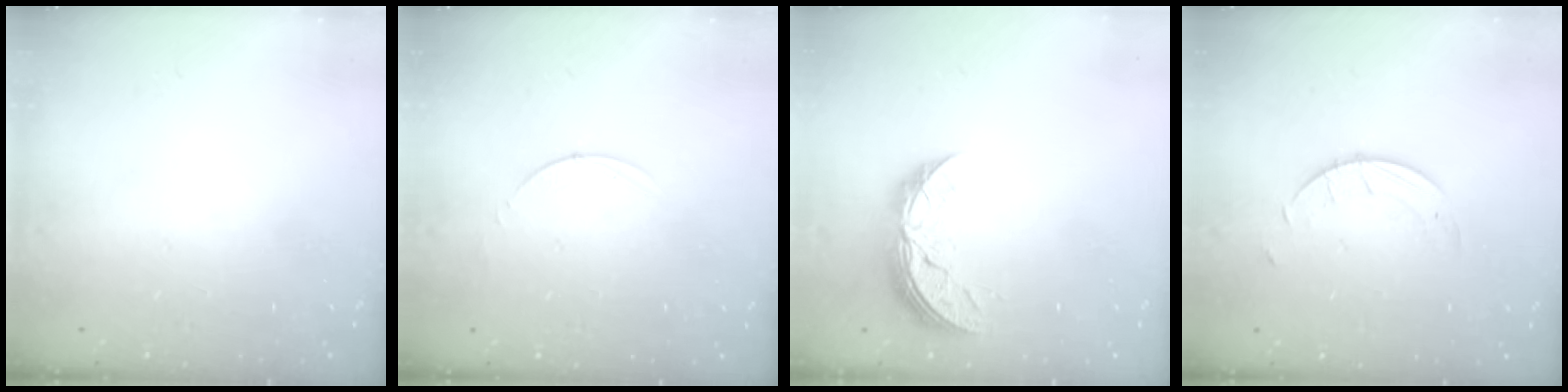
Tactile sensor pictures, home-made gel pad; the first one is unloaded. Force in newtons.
{"total": 3.0, "press": 3.0, "slide": 0.3}
{"total": 9.3, "press": 9.3, "slide": 0.5}
{"total": 2.6, "press": 2.6, "slide": 0.2}